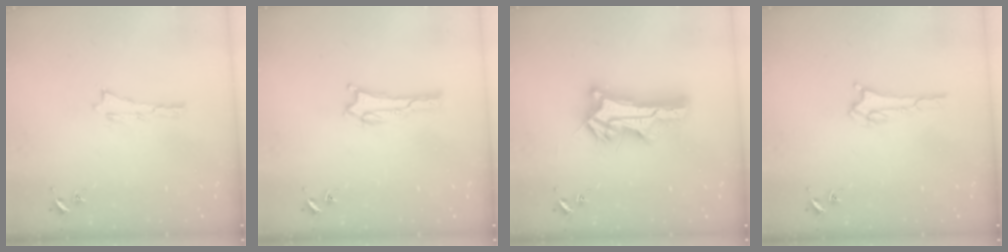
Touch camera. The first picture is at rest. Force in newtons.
{"total": 1.3, "press": 1.3, "slide": 0.4}
{"total": 11.6, "press": 11.6, "slide": 1.0}
{"total": 1.8, "press": 1.8, "slide": 0.2}